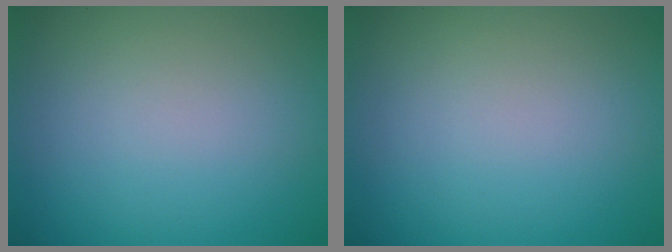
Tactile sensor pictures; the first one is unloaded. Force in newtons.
{"total": 0.0}